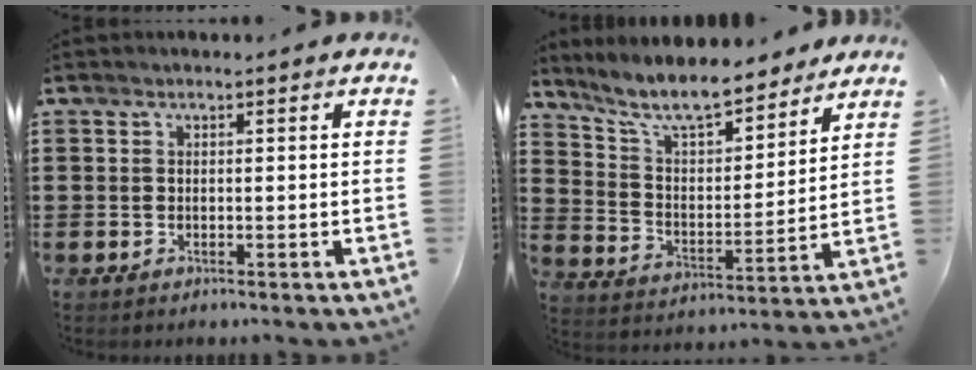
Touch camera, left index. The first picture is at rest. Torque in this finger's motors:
{"motor_torque": [2.14, 0.00, 0.50, 0.21]}